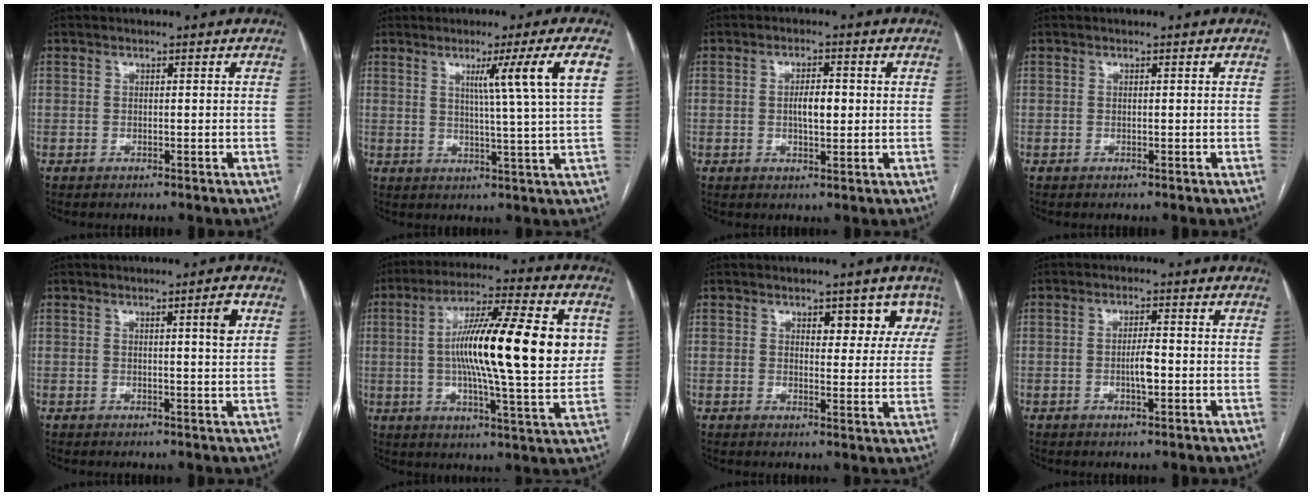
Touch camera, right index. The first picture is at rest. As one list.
[{"total": 8.8, "force": [3.2, -3.0, 7.6], "torque": [-0.121, -0.010, 0.056]}, {"total": 3.7, "force": [0.2, 1.3, 3.5], "torque": [-0.061, 0.004, 0.005]}, {"total": 0.0}, {"total": 2.8, "force": [1.1, -0.3, 2.6], "torque": [-0.038, -0.005, 0.015]}, {"total": 20.9, "force": [2.4, 2.5, 20.6], "torque": [-0.333, 0.017, 0.029]}, {"total": 5.7, "force": [3.3, 2.9, 3.7], "torque": [-0.021, 0.005, 0.037]}, {"total": 3.3, "force": [-0.7, 0.7, 3.2], "torque": [-0.059, 0.000, -0.010]}]